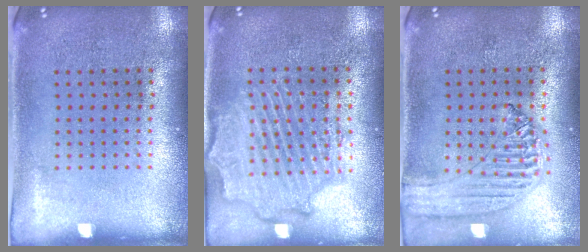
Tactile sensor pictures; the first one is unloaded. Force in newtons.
{"total": 2.1, "press": 2.1, "slide": 0.4}
{"total": 1.2, "press": 1.2, "slide": 0.1}